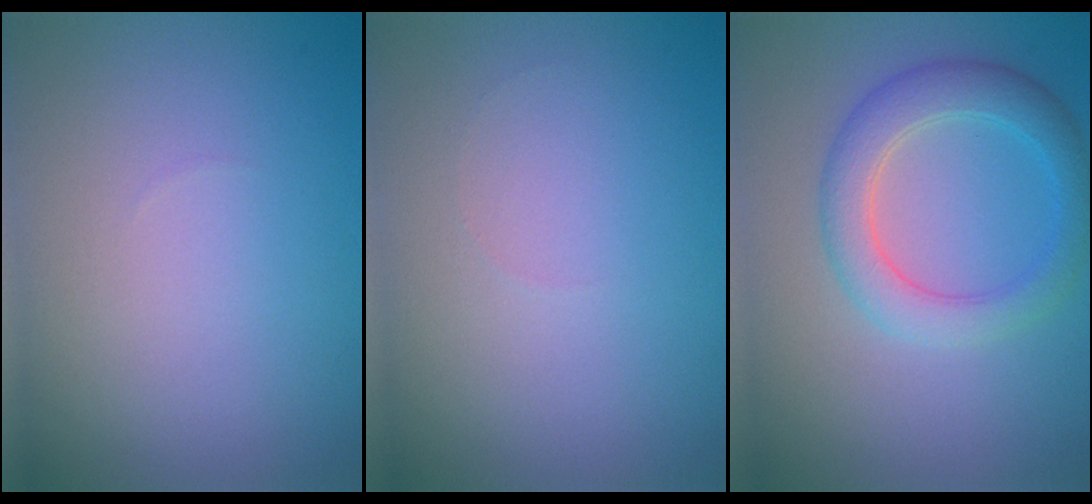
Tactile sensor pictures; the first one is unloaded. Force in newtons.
{"total": 0.0}
{"total": 2.9, "press": 2.9, "slide": 0.3}